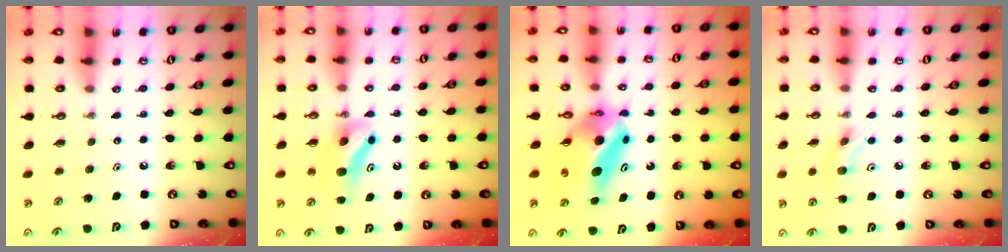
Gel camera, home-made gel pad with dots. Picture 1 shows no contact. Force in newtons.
{"total": 7.0, "press": 6.9, "slide": 0.8}
{"total": 8.7, "press": 8.3, "slide": 2.3}
{"total": 6.0, "press": 6.0, "slide": 0.5}